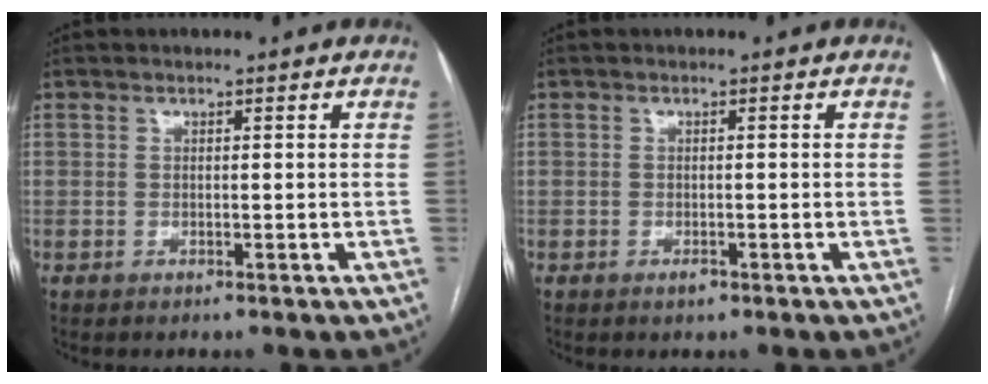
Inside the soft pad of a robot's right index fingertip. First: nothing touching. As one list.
[{"total": 1.1, "force": [-0.6, 0.6, 0.6], "torque": [-0.008, 0.001, -0.007]}]